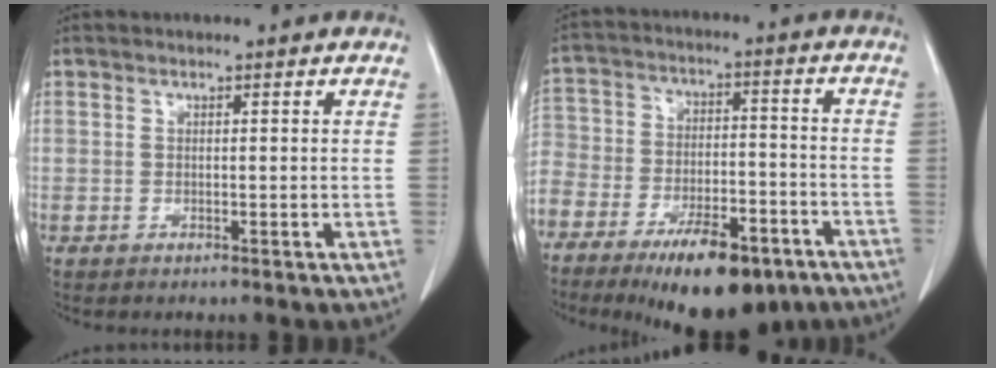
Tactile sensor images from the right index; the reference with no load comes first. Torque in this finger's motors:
{"motor_torque": [1.17, -0.97, 0.18, 0.00]}